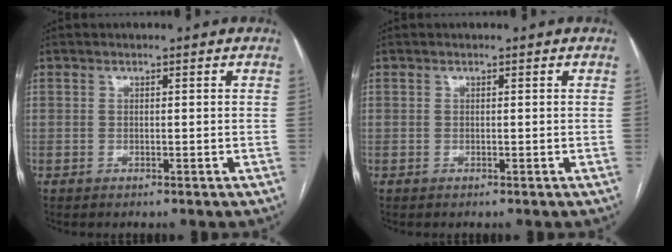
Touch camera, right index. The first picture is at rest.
{"total": 0.0}